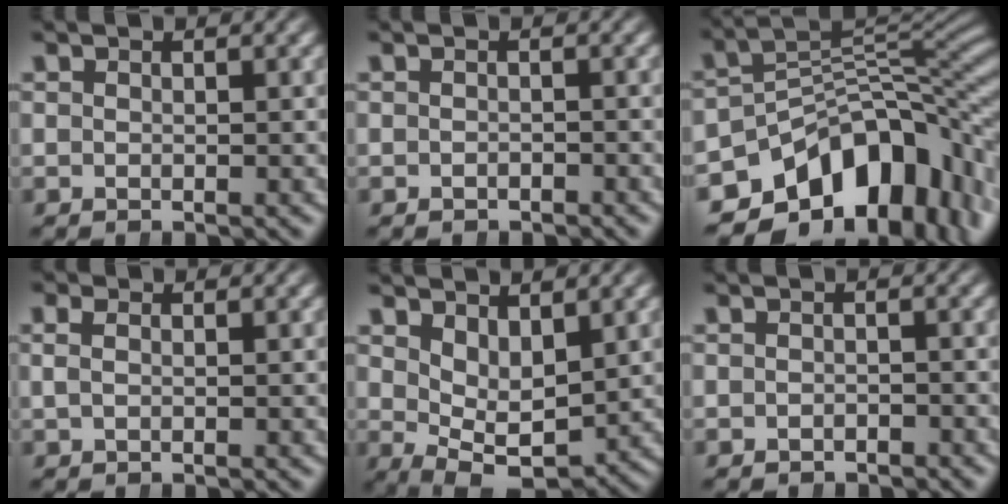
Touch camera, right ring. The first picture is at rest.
{"total": 0.7, "force": [-0.7, 0.0, -0.2], "torque": [0.007, -0.005, -0.009]}
{"total": 16.9, "force": [-7.1, 10.3, 11.4], "torque": [-0.154, -0.030, -0.091]}
{"total": 0.8, "force": [0.3, 0.3, 0.7], "torque": [-0.013, 0.002, 0.007]}
{"total": 4.6, "force": [0.3, 2.8, 3.7], "torque": [-0.056, -0.028, 0.014]}
{"total": 1.0, "force": [-1.0, 0.0, -0.2], "torque": [0.011, -0.004, -0.014]}